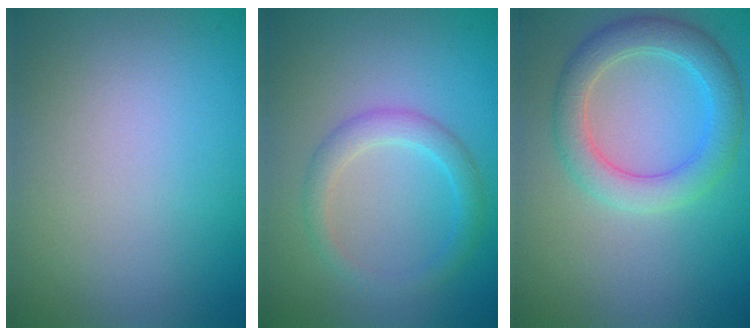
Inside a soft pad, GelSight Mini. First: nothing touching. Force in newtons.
{"total": 2.4, "press": 2.4, "slide": 0.1}
{"total": 4.2, "press": 4.2, "slide": 0.1}